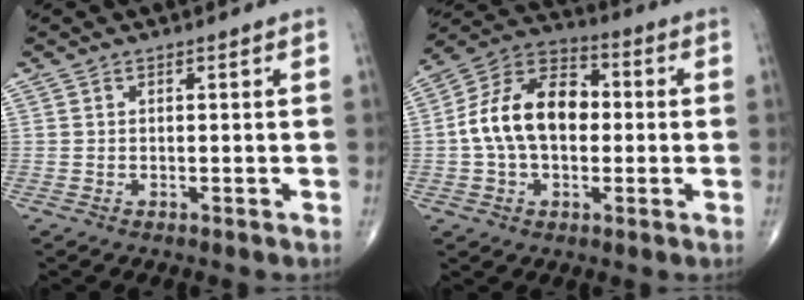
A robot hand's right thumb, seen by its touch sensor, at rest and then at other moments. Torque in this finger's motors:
{"motor_torque": [0.36, 0.31, 1.46, 0.23, 0.33]}